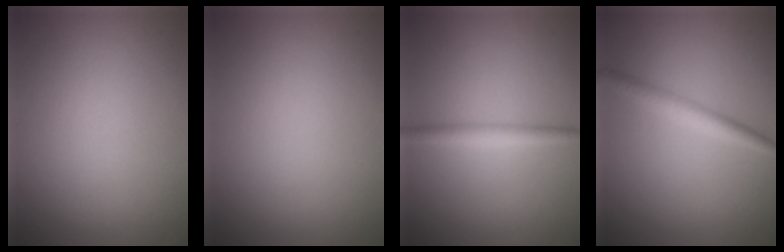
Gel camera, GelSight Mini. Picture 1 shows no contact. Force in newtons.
{"total": 0.0}
{"total": 2.0, "press": 2.0, "slide": 0.0}
{"total": 2.4, "press": 2.4, "slide": 0.1}